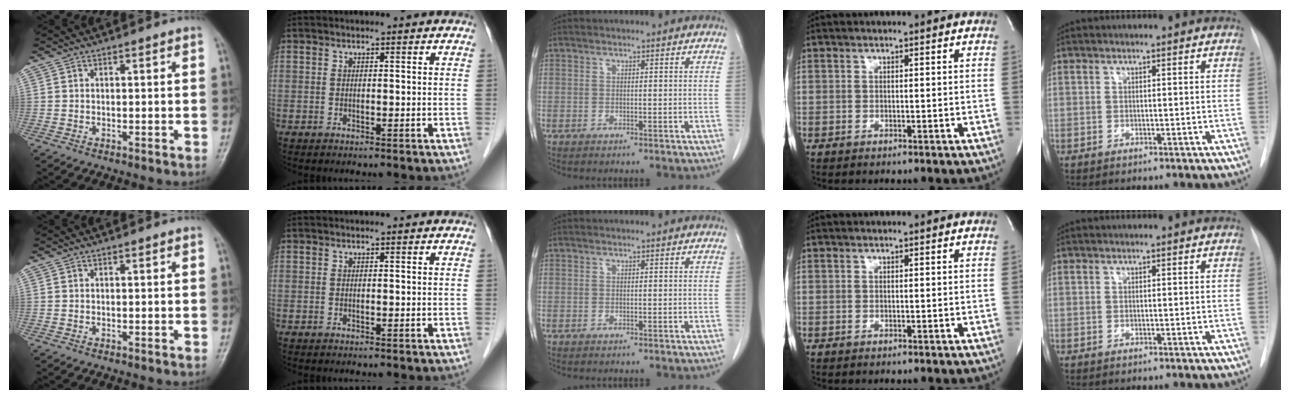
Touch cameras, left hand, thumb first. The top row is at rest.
{}